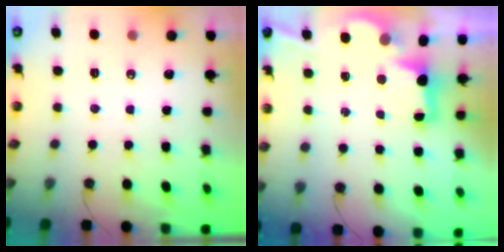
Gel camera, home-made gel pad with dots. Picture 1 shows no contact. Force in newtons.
{"total": 2.5, "press": 2.4, "slide": 0.9}